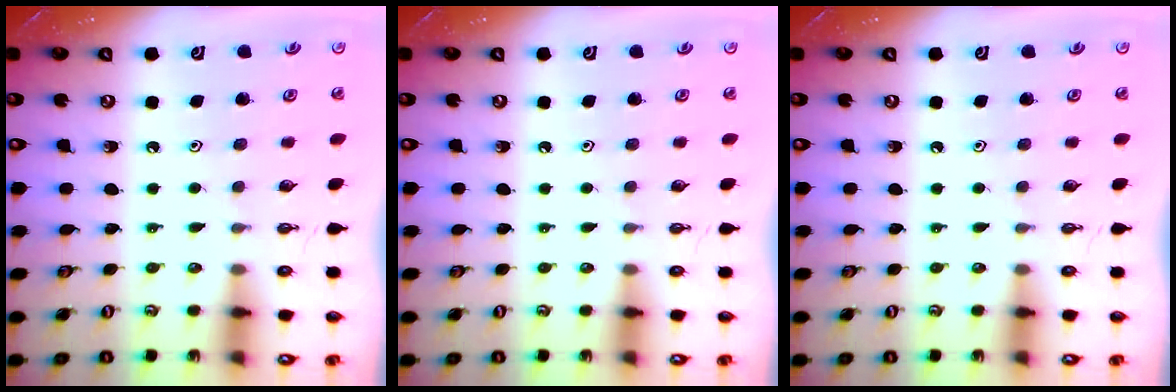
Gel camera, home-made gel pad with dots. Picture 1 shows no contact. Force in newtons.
{"total": 0.0}
{"total": 0.0}